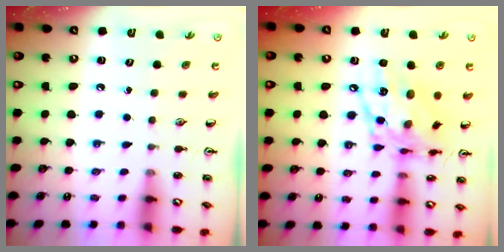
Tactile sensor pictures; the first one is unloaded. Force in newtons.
{"total": 15.4, "press": 15.3, "slide": 1.5}